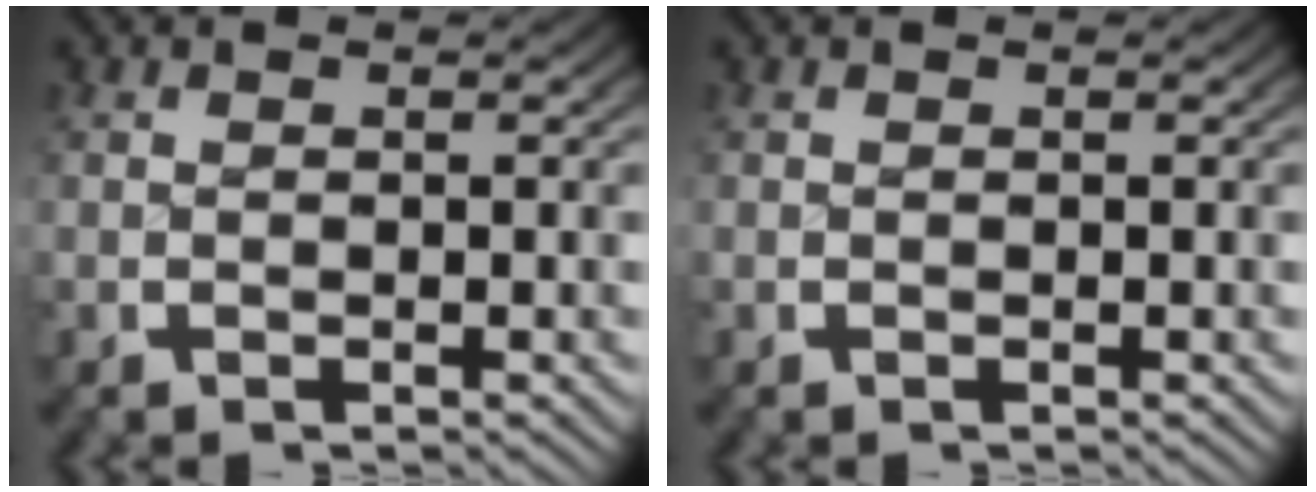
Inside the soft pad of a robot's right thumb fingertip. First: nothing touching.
{"total": 0.0}